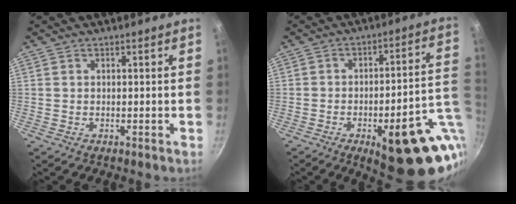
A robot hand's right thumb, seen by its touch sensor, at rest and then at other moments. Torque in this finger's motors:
{"motor_torque": [2.92, 1.80, 1.51, -0.61, 0.35]}